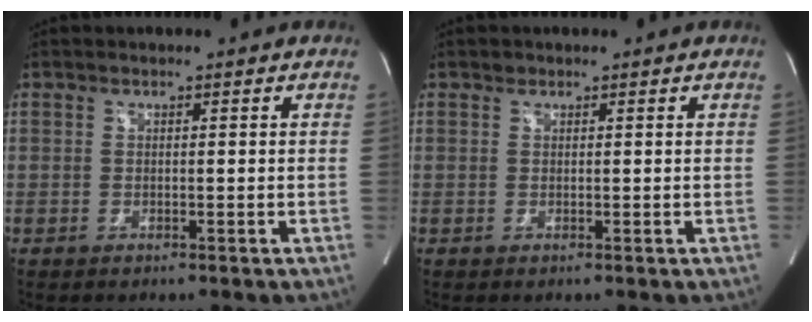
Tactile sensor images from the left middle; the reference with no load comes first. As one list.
[{"total": 0.8, "force": [0.6, 0.5, 0.0], "torque": [0.001, 0.000, 0.007]}]